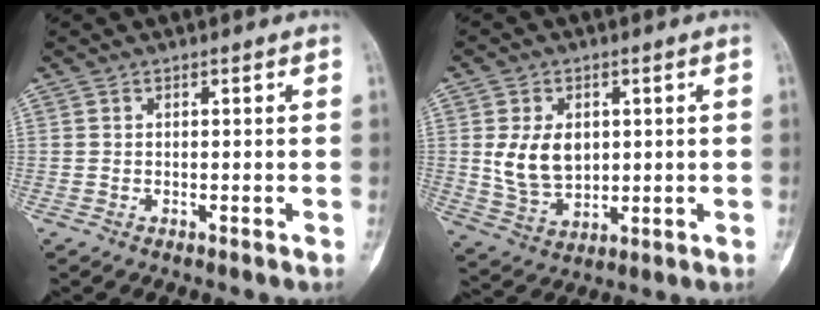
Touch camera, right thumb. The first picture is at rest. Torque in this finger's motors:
{"motor_torque": [1.12, 0.43, 0.59, -0.36, 0.04]}